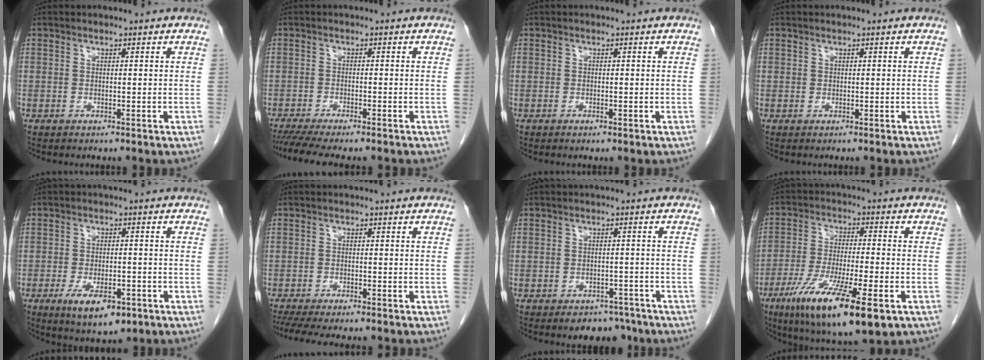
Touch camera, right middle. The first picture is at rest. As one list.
[{"total": 8.8, "force": [-7.4, 0.9, 4.6], "torque": [-0.064, -0.011, -0.114]}, {"total": 0.6, "force": [-0.4, 0.2, 0.5], "torque": [-0.009, -0.001, -0.003]}, {"total": 0.0}, {"total": 7.5, "force": [-3.9, 3.0, 5.7], "torque": [-0.093, -0.008, -0.052]}, {"total": 9.3, "force": [-7.9, 1.2, 4.8], "torque": [-0.066, -0.008, -0.119]}, {"total": 4.7, "force": [-3.7, 2.5, 1.4], "torque": [-0.007, 0.007, -0.049]}, {"total": 16.7, "force": [-8.8, 2.8, 14.0], "torque": [-0.238, -0.036, -0.143]}]